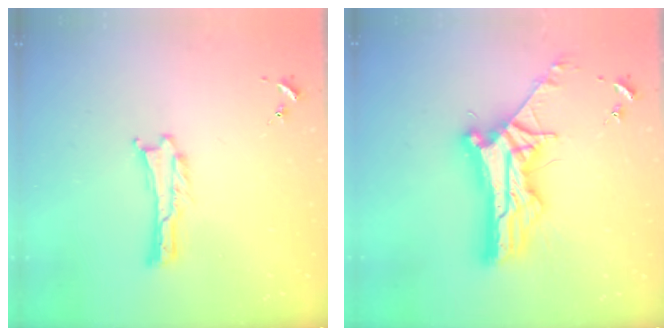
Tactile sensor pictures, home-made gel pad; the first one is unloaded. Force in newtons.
{"total": 10.4, "press": 10.4, "slide": 0.9}